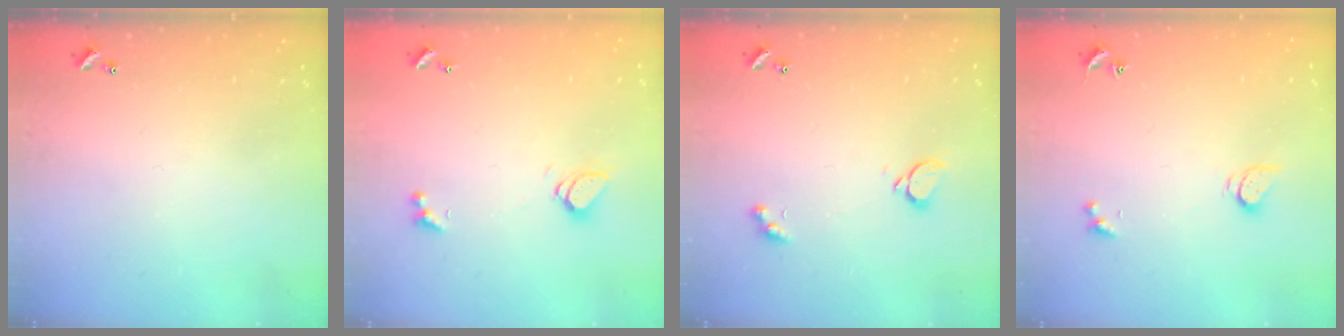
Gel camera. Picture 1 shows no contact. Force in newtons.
{"total": 1.6, "press": 1.5, "slide": 0.4}
{"total": 1.8, "press": 1.6, "slide": 0.8}
{"total": 2.9, "press": 2.9, "slide": 0.5}